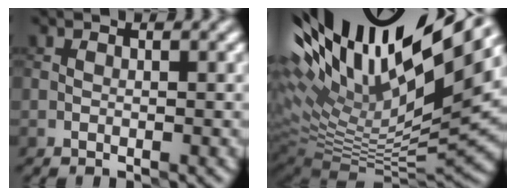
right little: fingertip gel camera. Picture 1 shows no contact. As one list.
[{"total": 16.6, "force": [7.6, 4.2, 14.2], "torque": [-0.255, 0.016, 0.154]}]